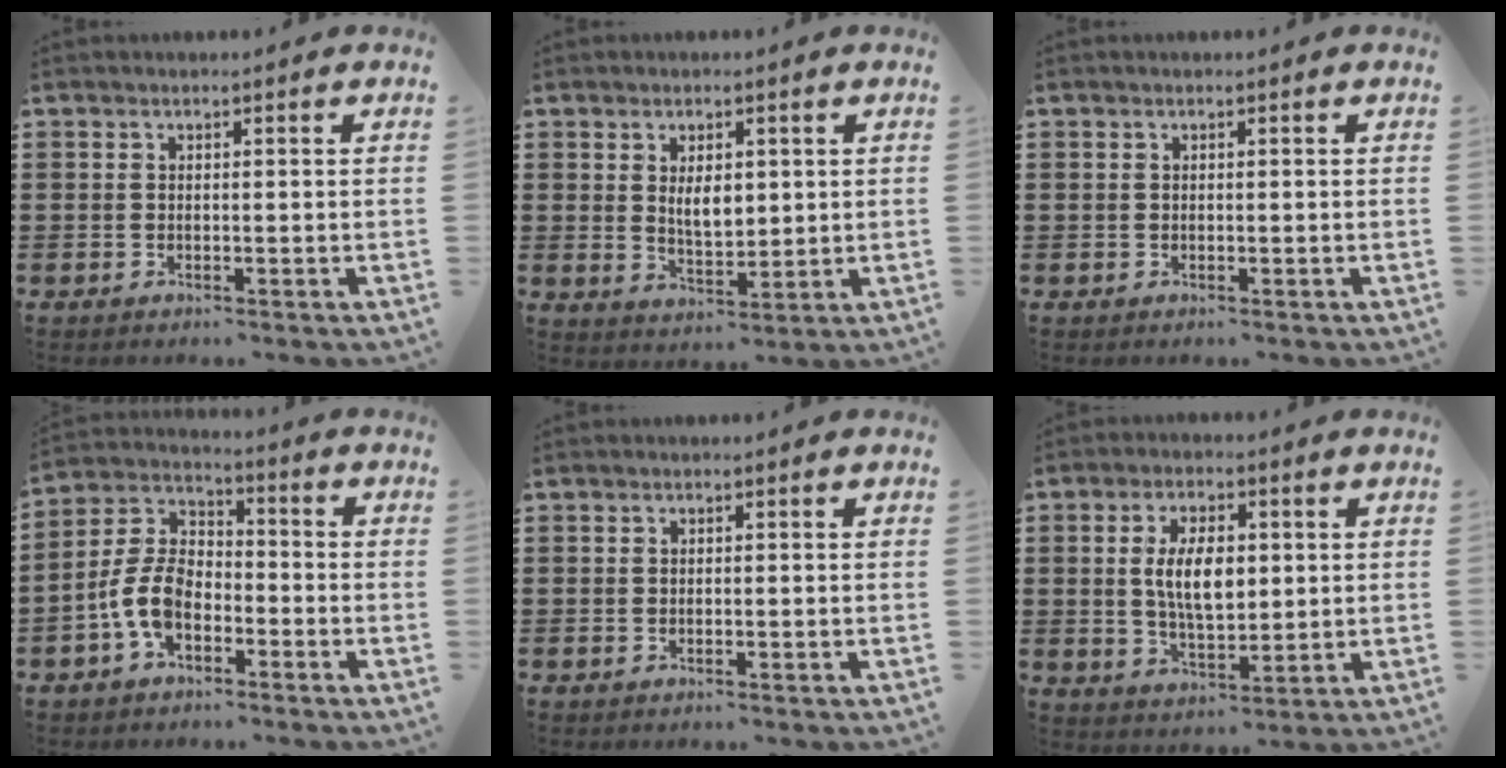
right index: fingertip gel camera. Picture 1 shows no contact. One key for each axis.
{"total": 4.2, "fx": 1.1, "fy": 2.1, "fz": 3.5, "tx": -0.057, "ty": 0.001, "tz": 0.015}
{"total": 0.0}
{"total": 8.4, "fx": -3.3, "fy": 5.1, "fz": 5.8, "tx": -0.157, "ty": 0.003, "tz": -0.073}
{"total": 0.0}
{"total": 7.3, "fx": 0.9, "fy": 3.6, "fz": 6.3, "tx": -0.117, "ty": 0.003, "tz": 0.007}